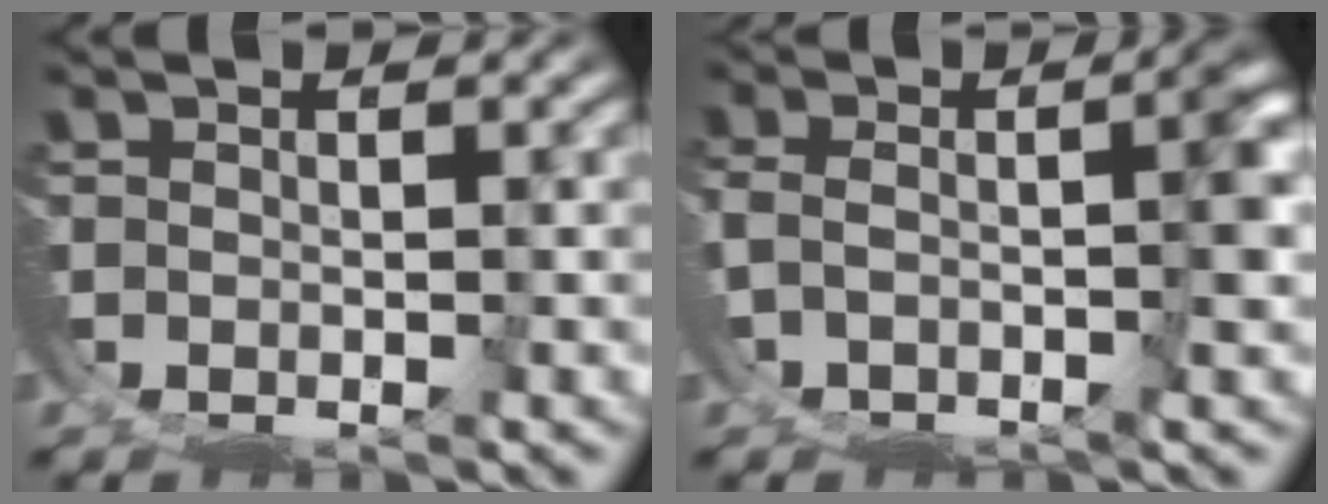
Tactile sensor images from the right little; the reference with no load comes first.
{"total": 5.6, "force": [-1.3, 2.6, 4.9], "torque": [-0.077, -0.012, -0.013]}